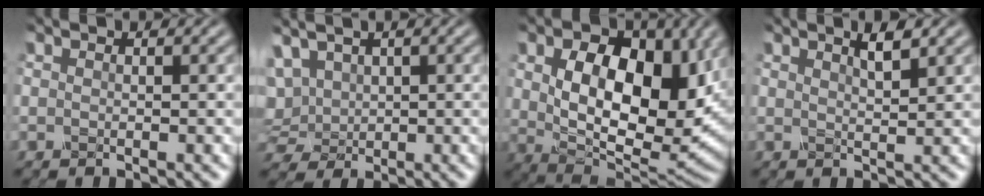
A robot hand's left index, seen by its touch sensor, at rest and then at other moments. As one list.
[{"total": 5.2, "force": [2.3, 3.5, 2.9], "torque": [-0.101, 0.019, 0.046]}, {"total": 13.5, "force": [2.6, 8.2, 10.5], "torque": [-0.170, -0.013, 0.055]}, {"total": 1.9, "force": [1.2, 0.4, 1.5], "torque": [-0.020, 0.001, 0.020]}]